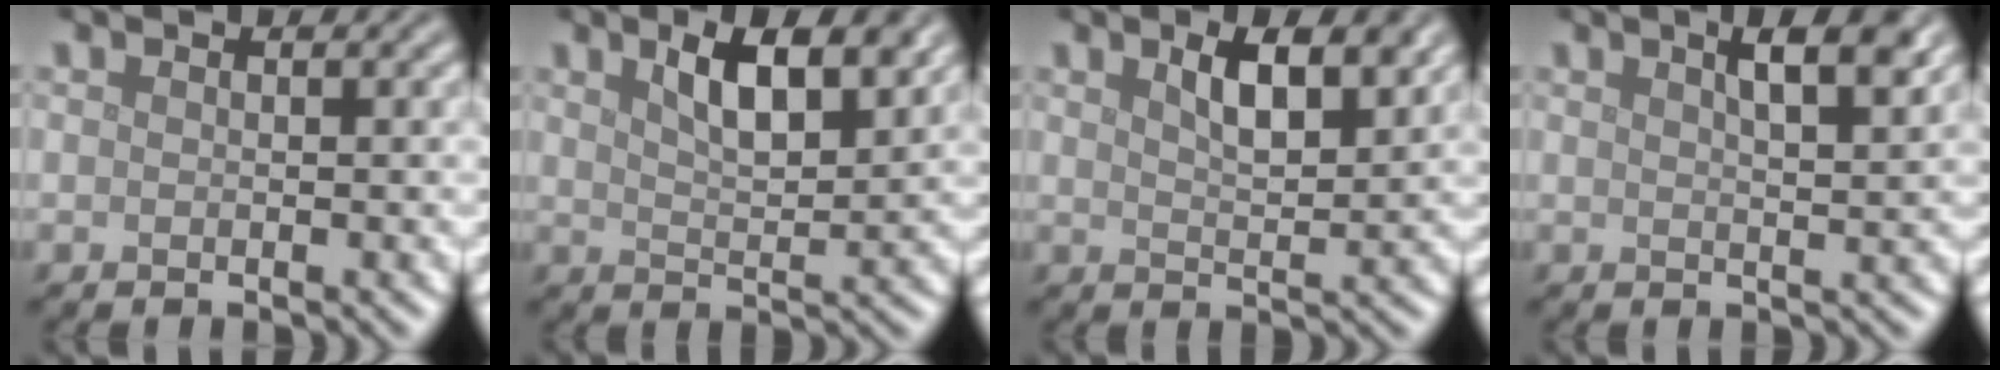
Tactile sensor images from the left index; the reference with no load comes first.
{"total": 5.4, "force": [2.9, 1.8, 4.2], "torque": [-0.071, 0.002, 0.047]}
{"total": 4.4, "force": [2.3, 1.4, 3.5], "torque": [-0.056, 0.002, 0.039]}
{"total": 4.9, "force": [2.6, 1.5, 3.8], "torque": [-0.032, 0.019, 0.020]}